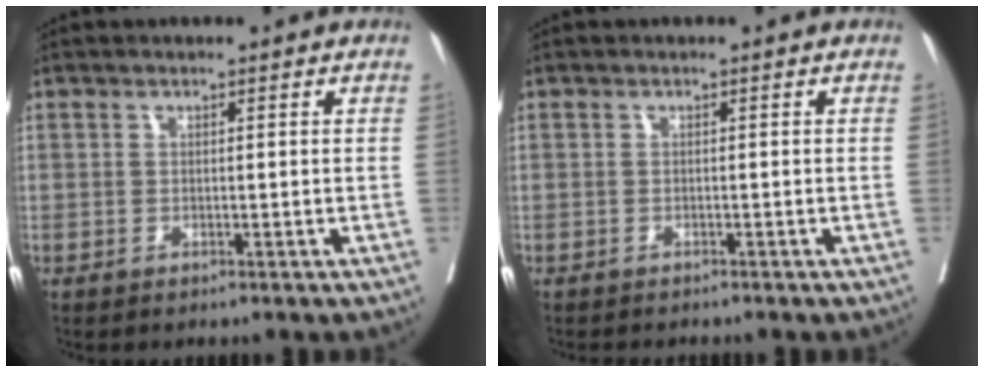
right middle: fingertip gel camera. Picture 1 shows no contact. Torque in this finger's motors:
{"motor_torque": [0.20, -0.20, -0.02, -0.01]}